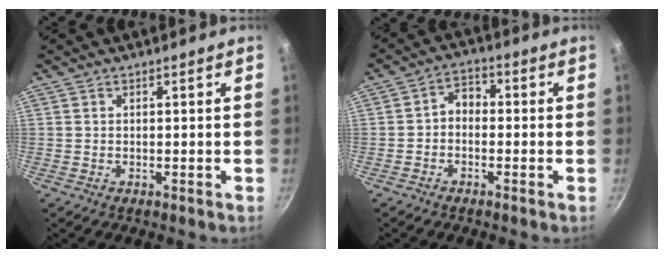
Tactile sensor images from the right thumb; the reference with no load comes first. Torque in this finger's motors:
{"motor_torque": [0.69, 1.03, 0.54, 0.18, -0.04]}